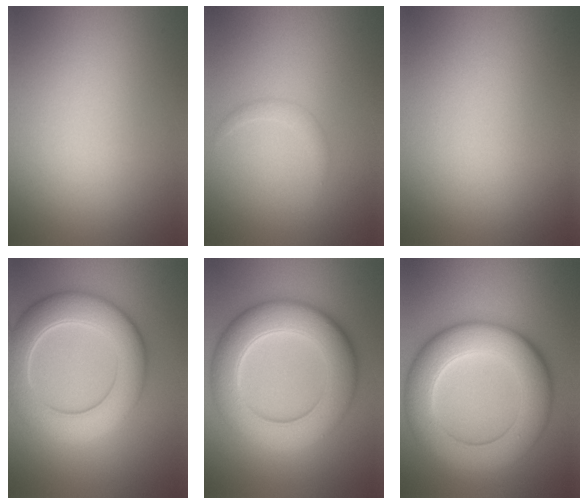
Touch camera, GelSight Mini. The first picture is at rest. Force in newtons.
{"total": 1.1, "press": 1.1, "slide": 0.1}
{"total": 0.0}
{"total": 8.3, "press": 8.3, "slide": 0.6}
{"total": 9.8, "press": 9.8, "slide": 0.4}
{"total": 10.2, "press": 10.2, "slide": 0.4}